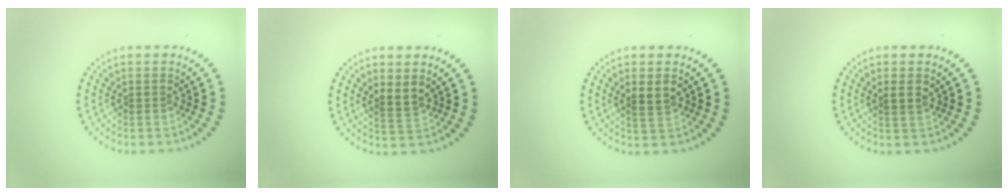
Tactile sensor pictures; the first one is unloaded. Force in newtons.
{"total": 1.7, "press": 1.5, "slide": 0.8}
{"total": 1.8, "press": 1.7, "slide": 0.3}
{"total": 0.8, "press": 0.8, "slide": 0.3}